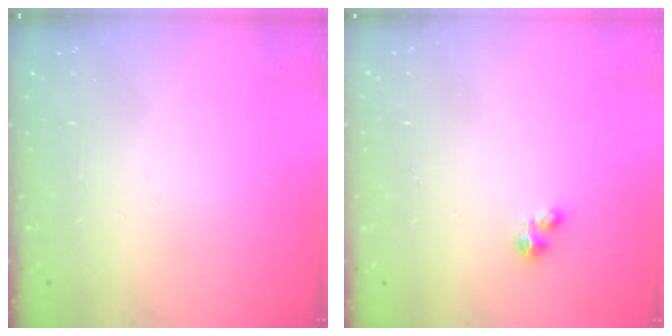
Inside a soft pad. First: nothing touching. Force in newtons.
{"total": 1.6, "press": 1.6, "slide": 0.2}